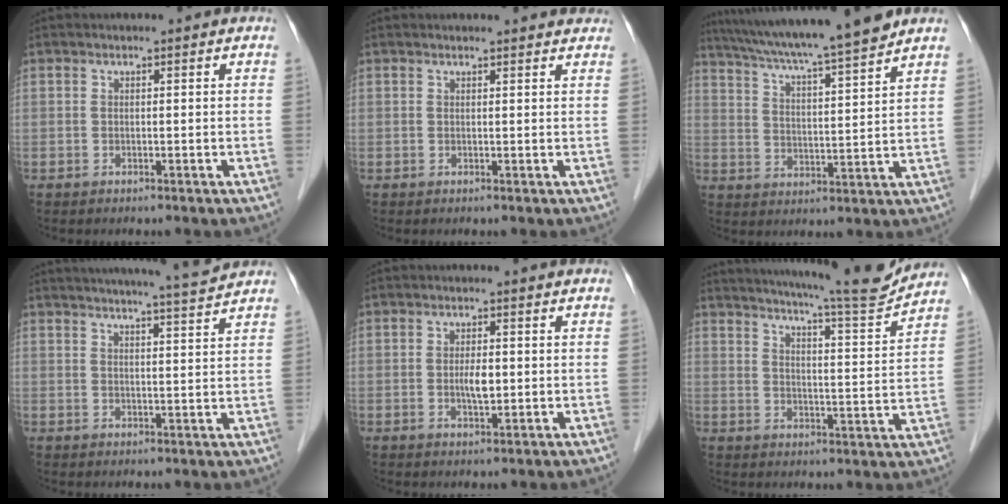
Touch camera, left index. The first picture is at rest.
{"total": 4.8, "force": [4.6, 0.9, 0.8], "torque": [-0.005, 0.005, 0.038]}
{"total": 16.7, "force": [14.6, -1.0, 8.0], "torque": [-0.141, 0.003, 0.222]}
{"total": 10.0, "force": [9.3, -1.0, 3.5], "torque": [-0.057, 0.001, 0.119]}
{"total": 2.7, "force": [-0.1, 0.9, 2.6], "torque": [-0.050, -0.001, 0.000]}
{"total": 14.7, "force": [13.7, -0.5, 5.3], "torque": [-0.088, -0.029, 0.183]}